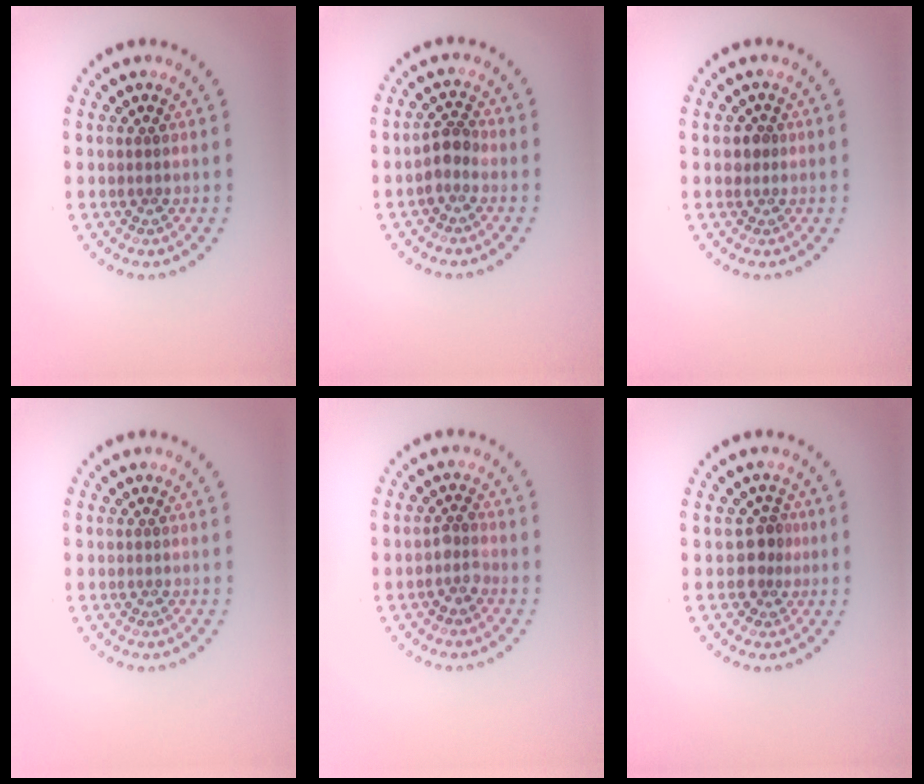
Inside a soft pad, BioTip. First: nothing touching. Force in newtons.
{"total": 1.8, "press": 1.4, "slide": 1.1}
{"total": 1.3, "press": 1.1, "slide": 0.7}
{"total": 0.0}
{"total": 1.4, "press": 1.1, "slide": 0.8}
{"total": 2.2, "press": 1.8, "slide": 1.3}